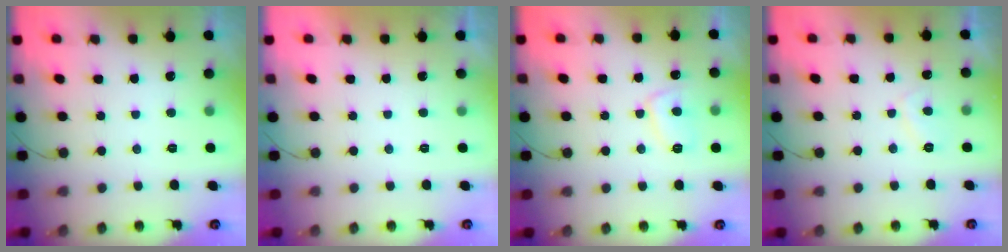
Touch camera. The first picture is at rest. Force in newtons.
{"total": 2.1, "press": 2.1, "slide": 0.4}
{"total": 7.2, "press": 7.2, "slide": 0.7}
{"total": 2.5, "press": 2.4, "slide": 0.8}